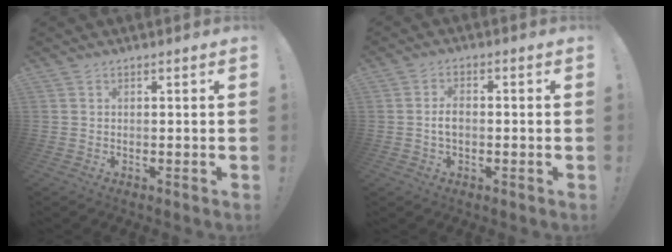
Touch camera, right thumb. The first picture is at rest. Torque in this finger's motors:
{"motor_torque": [0.71, 0.45, 0.33, -0.21, 0.00]}